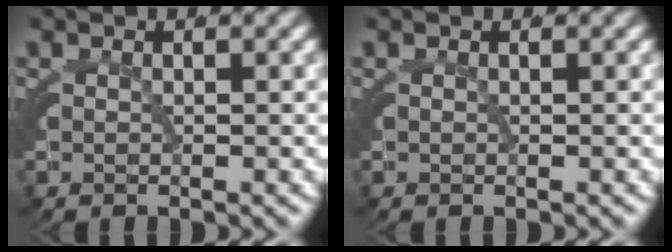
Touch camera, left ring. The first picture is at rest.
{"total": 0.0}